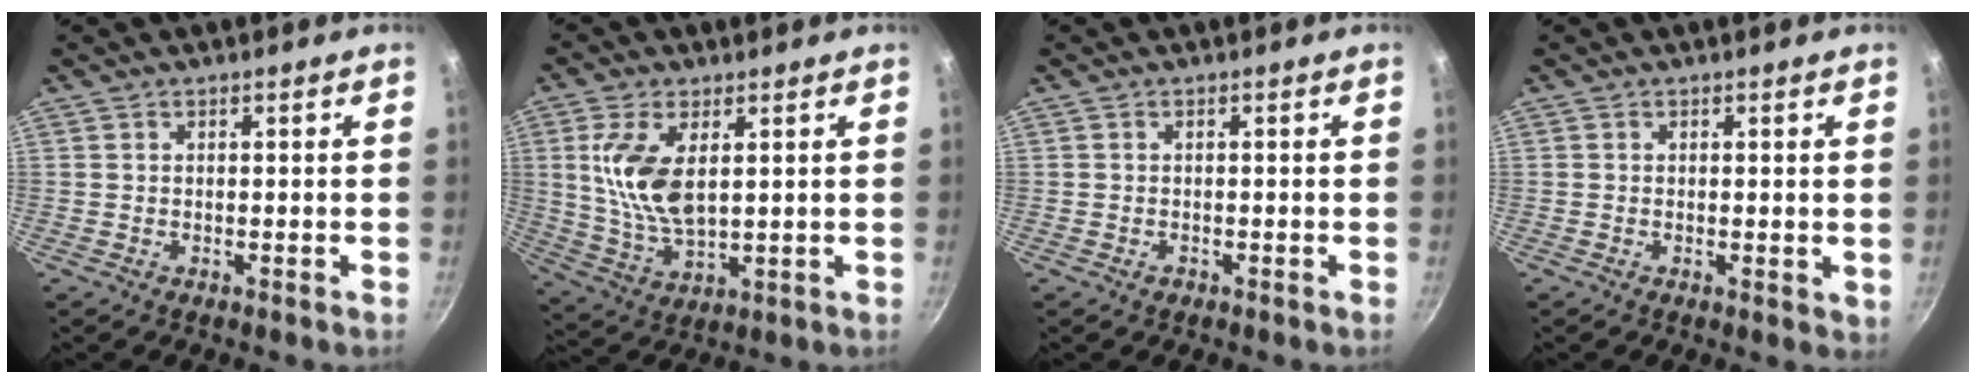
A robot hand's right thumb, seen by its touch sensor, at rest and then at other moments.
{"total": 11.4, "force": [2.7, 5.7, 9.4], "torque": [-0.184, -0.017, 0.061]}
{"total": 0.7, "force": [-0.4, 0.5, 0.2], "torque": [-0.003, 0.002, -0.007]}
{"total": 1.6, "force": [0.2, 0.7, 1.4], "torque": [-0.017, -0.005, 0.001]}